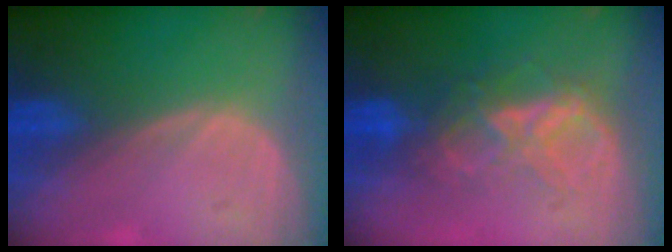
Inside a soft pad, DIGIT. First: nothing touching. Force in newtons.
{"total": 6.6, "press": 6.4, "slide": 1.5}